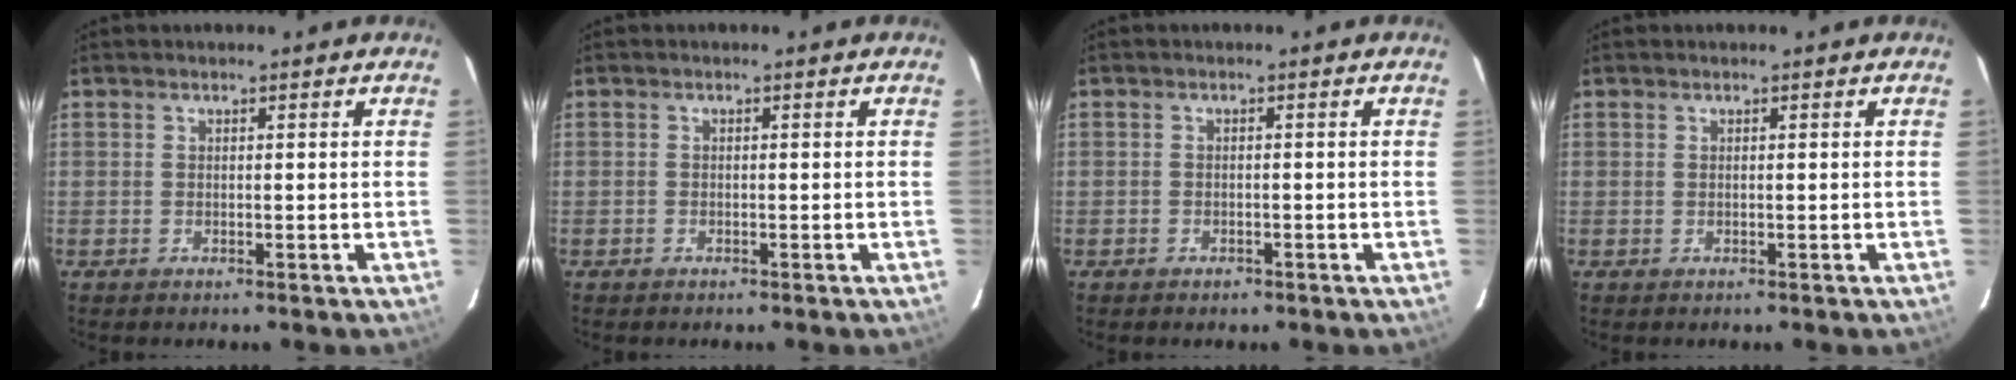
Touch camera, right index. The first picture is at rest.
{"total": 0.8, "force": [-0.6, 0.5, -0.1], "torque": [-0.002, 0.004, -0.012]}
{"total": 1.4, "force": [-1.0, 1.0, 0.2], "torque": [-0.008, 0.003, -0.015]}
{"total": 0.0}